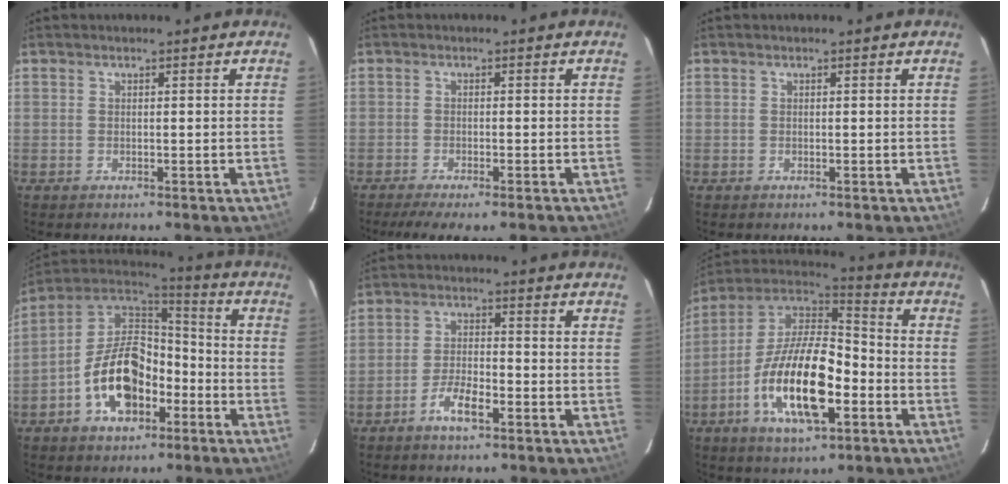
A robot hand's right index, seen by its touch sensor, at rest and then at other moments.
{"total": 6.8, "force": [-5.6, 0.6, 4.0], "torque": [-0.084, -0.025, -0.087]}
{"total": 0.0}
{"total": 15.3, "force": [-5.9, 9.3, 10.6], "torque": [-0.205, 0.026, -0.098]}
{"total": 5.5, "force": [-3.5, 1.6, 4.0], "torque": [-0.089, 0.001, -0.065]}
{"total": 19.7, "force": [-6.8, 7.9, 16.7], "torque": [-0.327, -0.013, -0.129]}